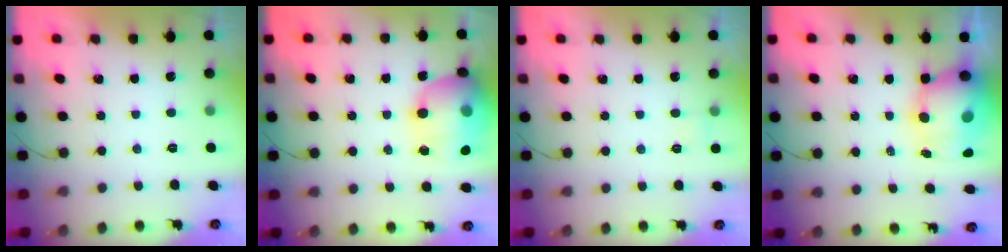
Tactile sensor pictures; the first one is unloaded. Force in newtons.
{"total": 20.0, "press": 19.7, "slide": 3.2}
{"total": 2.1, "press": 2.0, "slide": 0.7}
{"total": 10.4, "press": 10.1, "slide": 2.5}